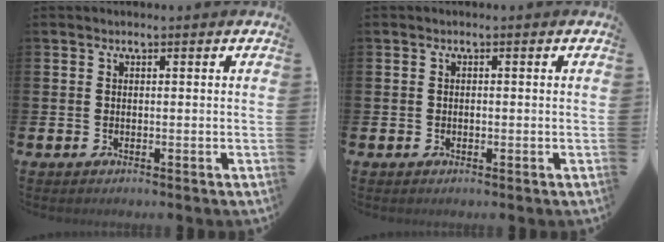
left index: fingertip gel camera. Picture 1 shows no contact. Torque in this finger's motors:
{"motor_torque": [-0.10, -0.05, -0.01, 0.00]}